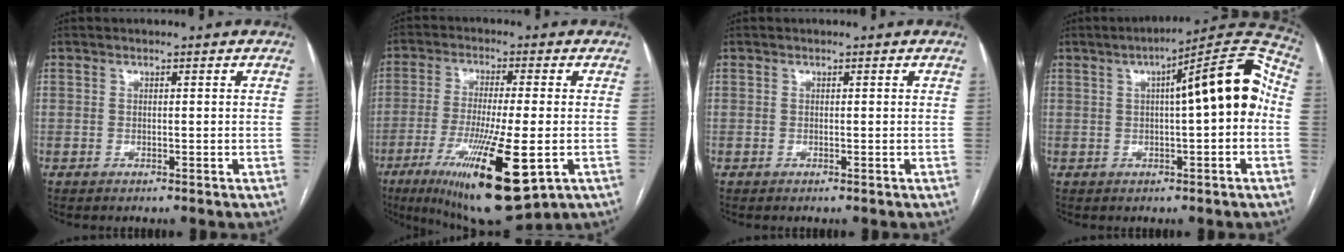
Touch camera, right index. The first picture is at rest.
{"total": 17.1, "force": [-6.5, 2.5, 15.6], "torque": [-0.264, -0.046, -0.100]}
{"total": 0.0}
{"total": 12.8, "force": [1.2, 2.0, 12.6], "torque": [-0.171, 0.043, 0.013]}